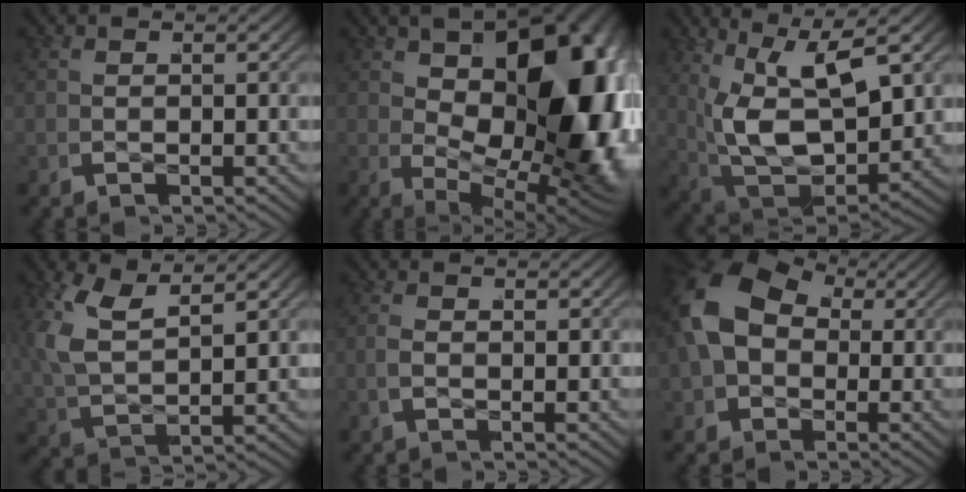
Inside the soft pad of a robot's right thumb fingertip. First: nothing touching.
{"total": 22.0, "force": [0.3, 12.3, 18.3], "torque": [-0.267, -0.068, 0.045]}
{"total": 12.4, "force": [0.8, 7.4, 9.9], "torque": [-0.217, -0.052, 0.040]}
{"total": 6.5, "force": [2.3, 4.1, 4.5], "torque": [-0.132, -0.016, 0.058]}
{"total": 0.9, "force": [-0.2, 0.5, 0.8], "torque": [-0.021, -0.001, -0.001]}
{"total": 13.2, "force": [1.8, 10.4, 7.8], "torque": [-0.190, -0.024, 0.041]}